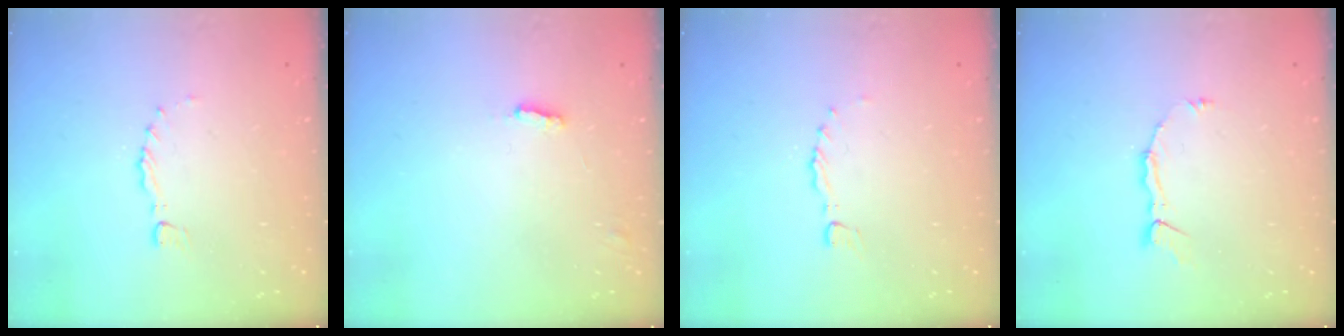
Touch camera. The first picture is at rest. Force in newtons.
{"total": 1.9, "press": 1.9, "slide": 0.2}
{"total": 0.0}
{"total": 3.7, "press": 3.7, "slide": 0.2}